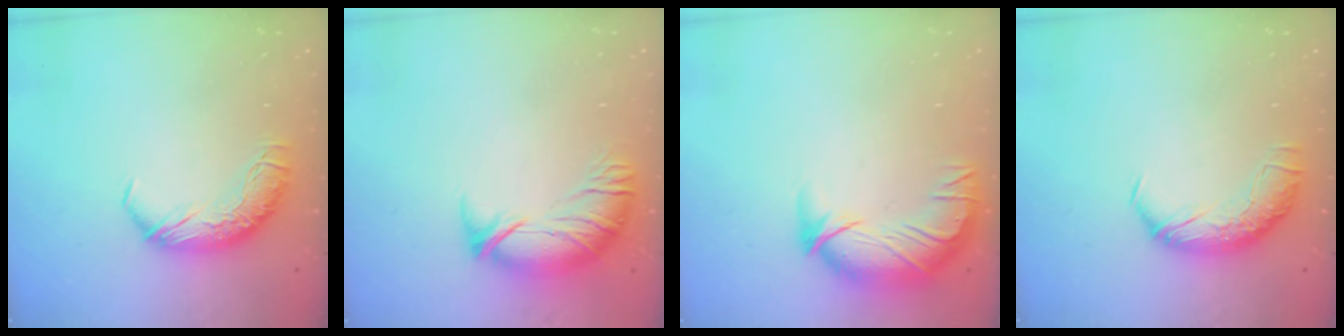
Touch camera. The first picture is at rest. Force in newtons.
{"total": 3.5, "press": 2.5, "slide": 2.4}
{"total": 3.2, "press": 0.2, "slide": 3.1}
{"total": 1.7, "press": 0.6, "slide": 1.6}